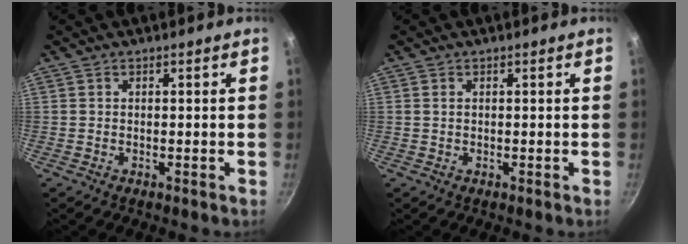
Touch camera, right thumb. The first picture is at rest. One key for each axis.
{"total": 0.6, "fx": 0.2, "fy": 0.4, "fz": 0.4, "tx": -0.005, "ty": 0.001, "tz": 0.002}